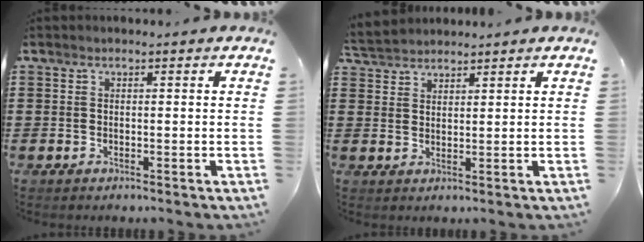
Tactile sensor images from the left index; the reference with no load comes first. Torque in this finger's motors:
{"motor_torque": [0.98, -0.28, 0.34, 0.21]}